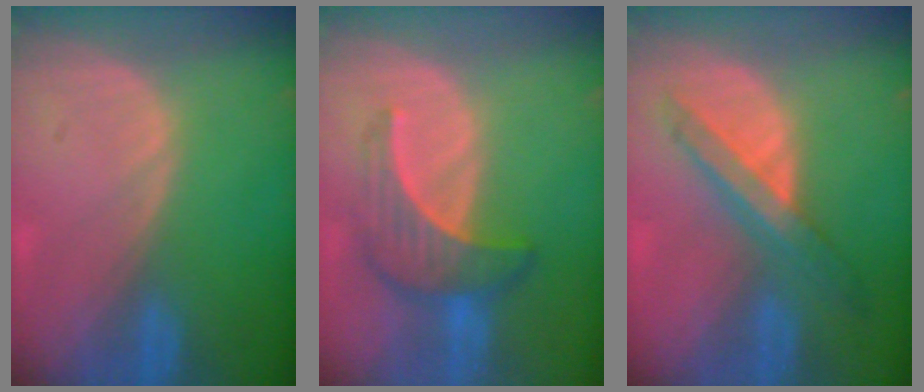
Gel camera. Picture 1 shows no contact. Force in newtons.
{"total": 7.0, "press": 6.6, "slide": 2.2}
{"total": 7.2, "press": 6.3, "slide": 3.3}